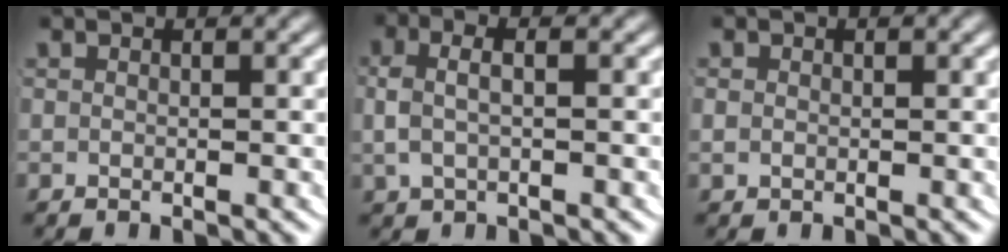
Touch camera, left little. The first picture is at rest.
{"total": 3.2, "force": [0.3, 1.7, 2.6], "torque": [-0.057, 0.003, 0.007]}
{"total": 0.9, "force": [0.0, 0.8, 0.5], "torque": [-0.010, -0.005, 0.004]}